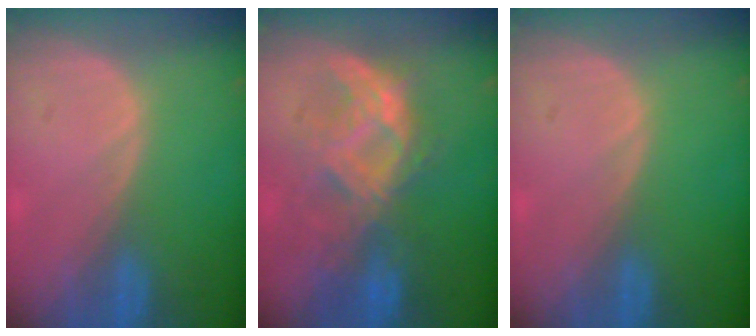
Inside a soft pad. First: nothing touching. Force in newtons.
{"total": 8.2, "press": 8.1, "slide": 1.3}
{"total": 0.0}